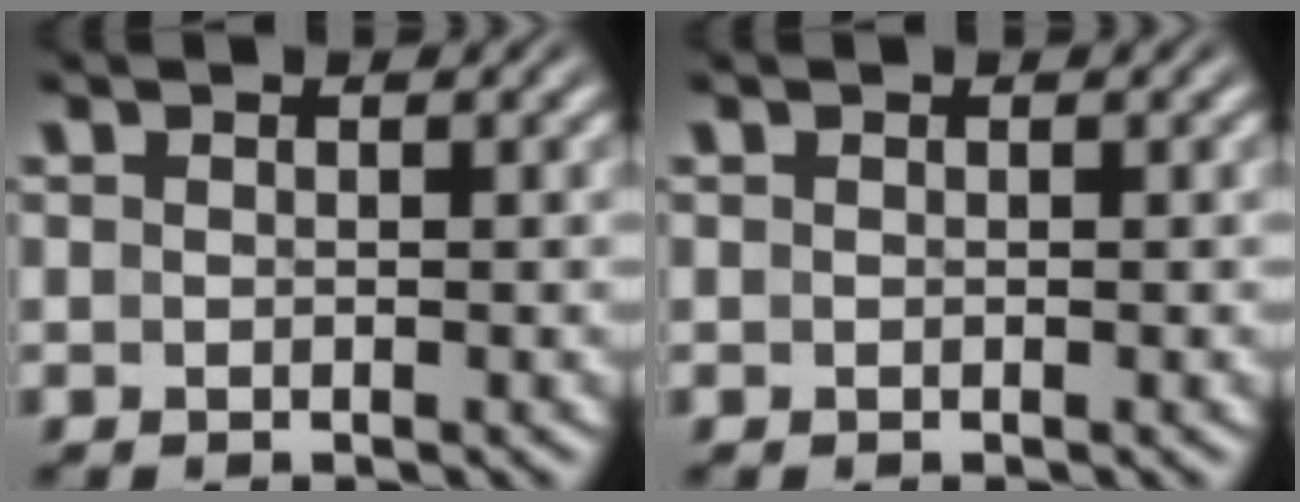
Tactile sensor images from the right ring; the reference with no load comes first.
{"total": 0.0}